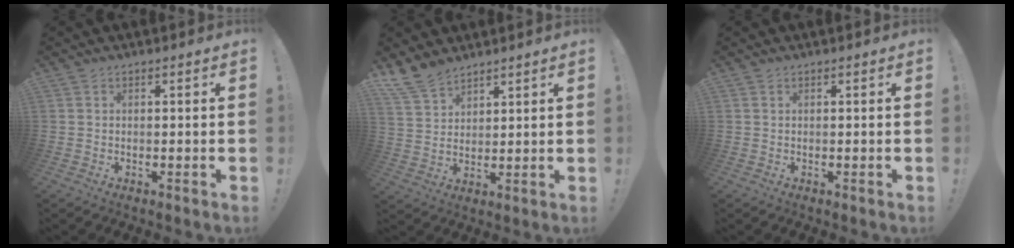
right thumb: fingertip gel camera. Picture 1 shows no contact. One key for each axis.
{"total": 8.8, "fx": 7.3, "fy": 4.2, "fz": 2.6, "tx": -0.063, "ty": -0.038, "tz": 0.148}
{"total": 0.0}